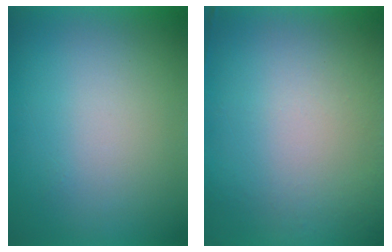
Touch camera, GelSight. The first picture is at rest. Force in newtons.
{"total": 6.2}